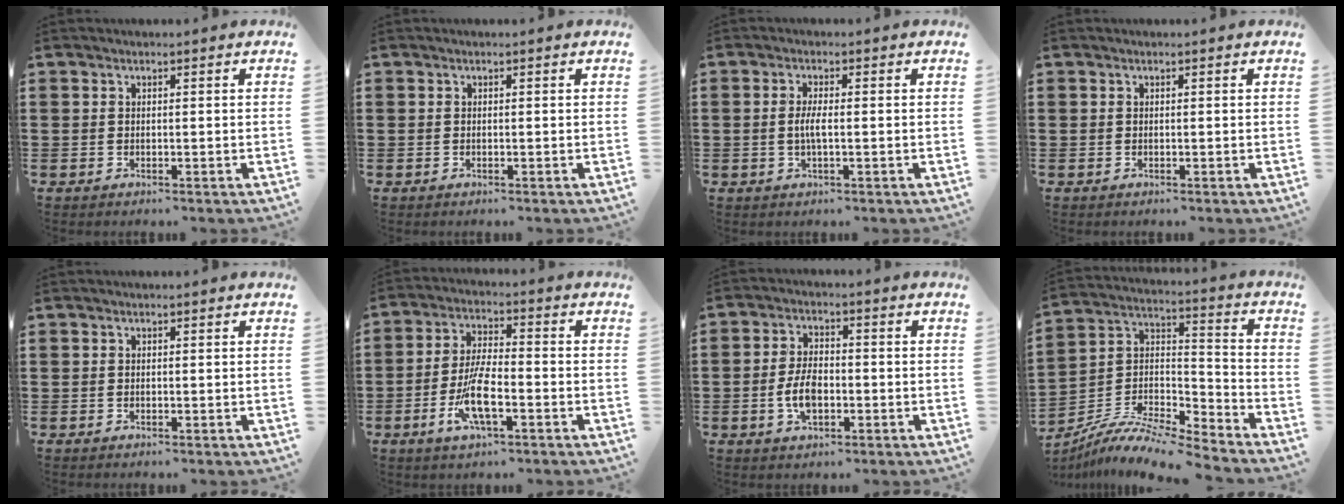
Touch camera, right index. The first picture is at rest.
{"total": 0.0}
{"total": 2.7, "force": [-0.3, 0.5, 2.6], "torque": [-0.055, -0.004, -0.009]}
{"total": 0.0}
{"total": 0.0}
{"total": 8.6, "force": [-3.3, 2.5, 7.5], "torque": [-0.161, -0.010, -0.062]}
{"total": 5.7, "force": [-1.4, 3.0, 4.6], "torque": [-0.101, 0.004, -0.031]}
{"total": 8.7, "force": [-8.0, 1.1, 3.2], "torque": [-0.072, 0.002, -0.165]}